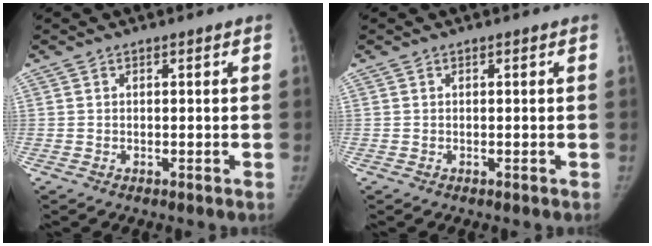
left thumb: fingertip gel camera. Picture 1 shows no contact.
{"total": 0.0}